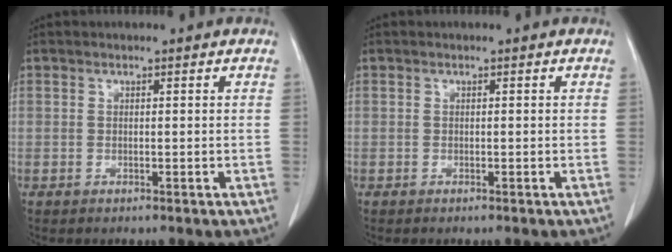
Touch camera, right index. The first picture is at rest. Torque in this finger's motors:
{"motor_torque": [-0.08, 0.09, 0.04, 0.01]}